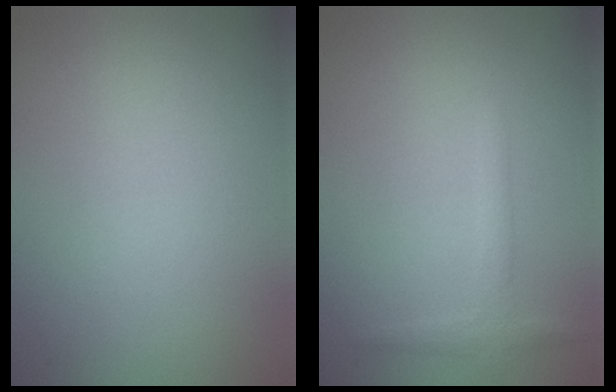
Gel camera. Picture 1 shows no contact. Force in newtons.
{"total": 1.8, "press": 1.7, "slide": 0.1}